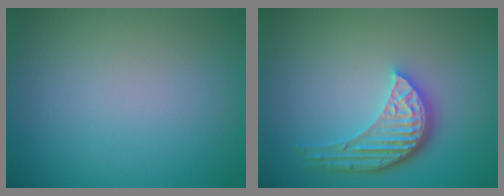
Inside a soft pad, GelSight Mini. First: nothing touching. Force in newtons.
{"total": 5.1, "press": 3.8, "slide": 3.4}